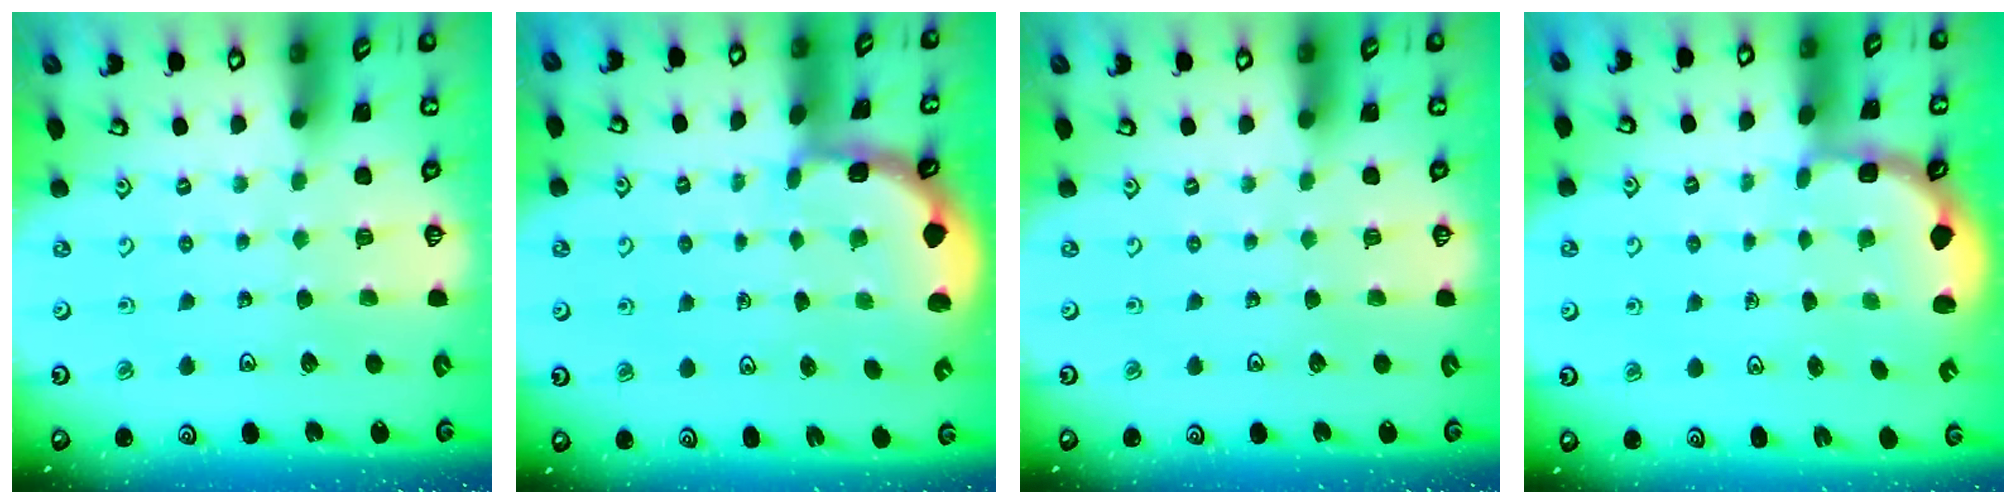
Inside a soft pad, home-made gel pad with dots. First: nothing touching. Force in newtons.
{"total": 1.8, "press": 1.8, "slide": 0.3}
{"total": 0.0}
{"total": 2.6, "press": 1.9, "slide": 1.8}